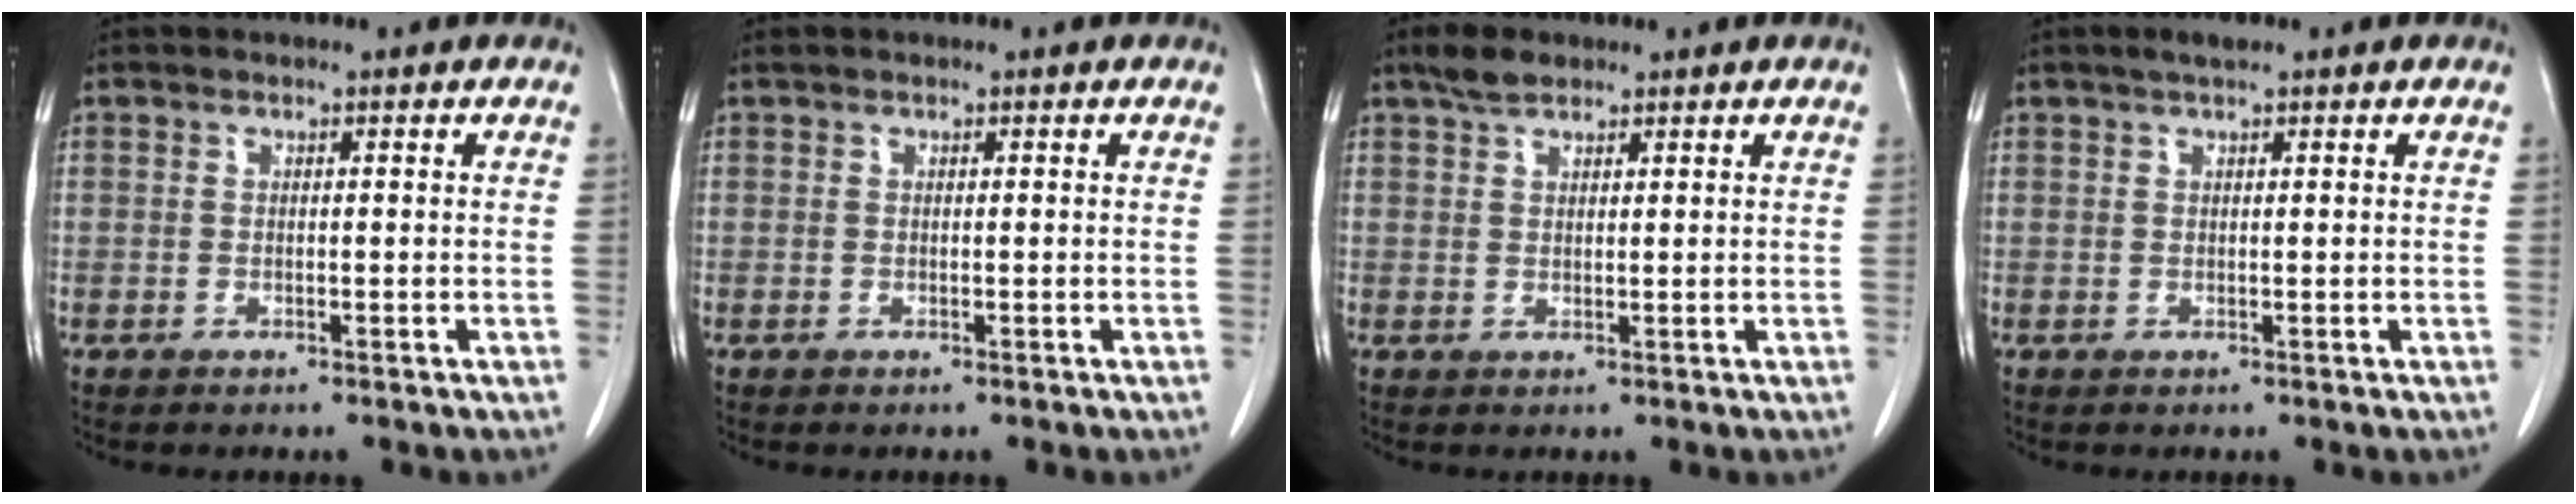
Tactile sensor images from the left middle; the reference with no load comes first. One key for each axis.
{"total": 0.0}
{"total": 2.9, "fx": 2.2, "fy": 1.1, "fz": 1.3, "tx": -0.032, "ty": 0.007, "tz": 0.041}
{"total": 1.8, "fx": 1.3, "fy": 0.2, "fz": 1.2, "tx": -0.027, "ty": 0.008, "tz": 0.023}